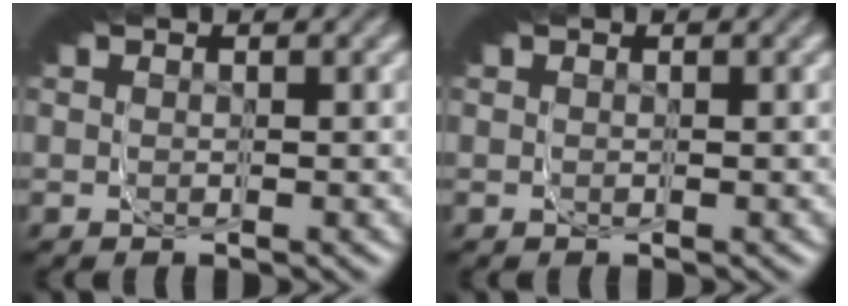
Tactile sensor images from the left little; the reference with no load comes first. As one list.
[{"total": 0.0}]